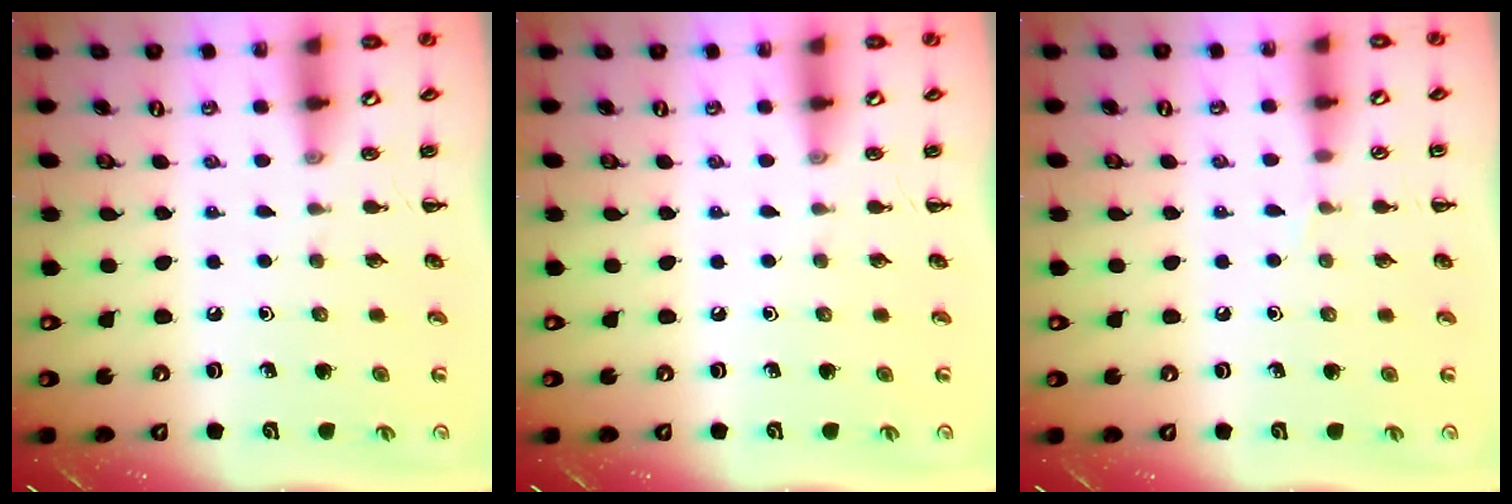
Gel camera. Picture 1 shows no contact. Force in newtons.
{"total": 0.0}
{"total": 3.1, "press": 2.9, "slide": 1.1}